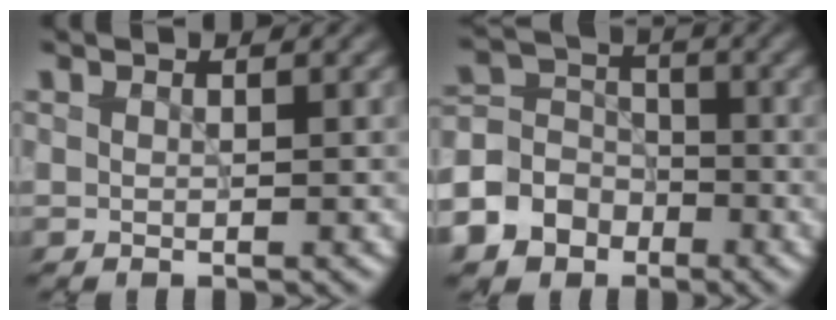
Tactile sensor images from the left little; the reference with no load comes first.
{"total": 8.2, "force": [-4.2, 6.6, 2.4], "torque": [-0.055, -0.008, -0.103]}